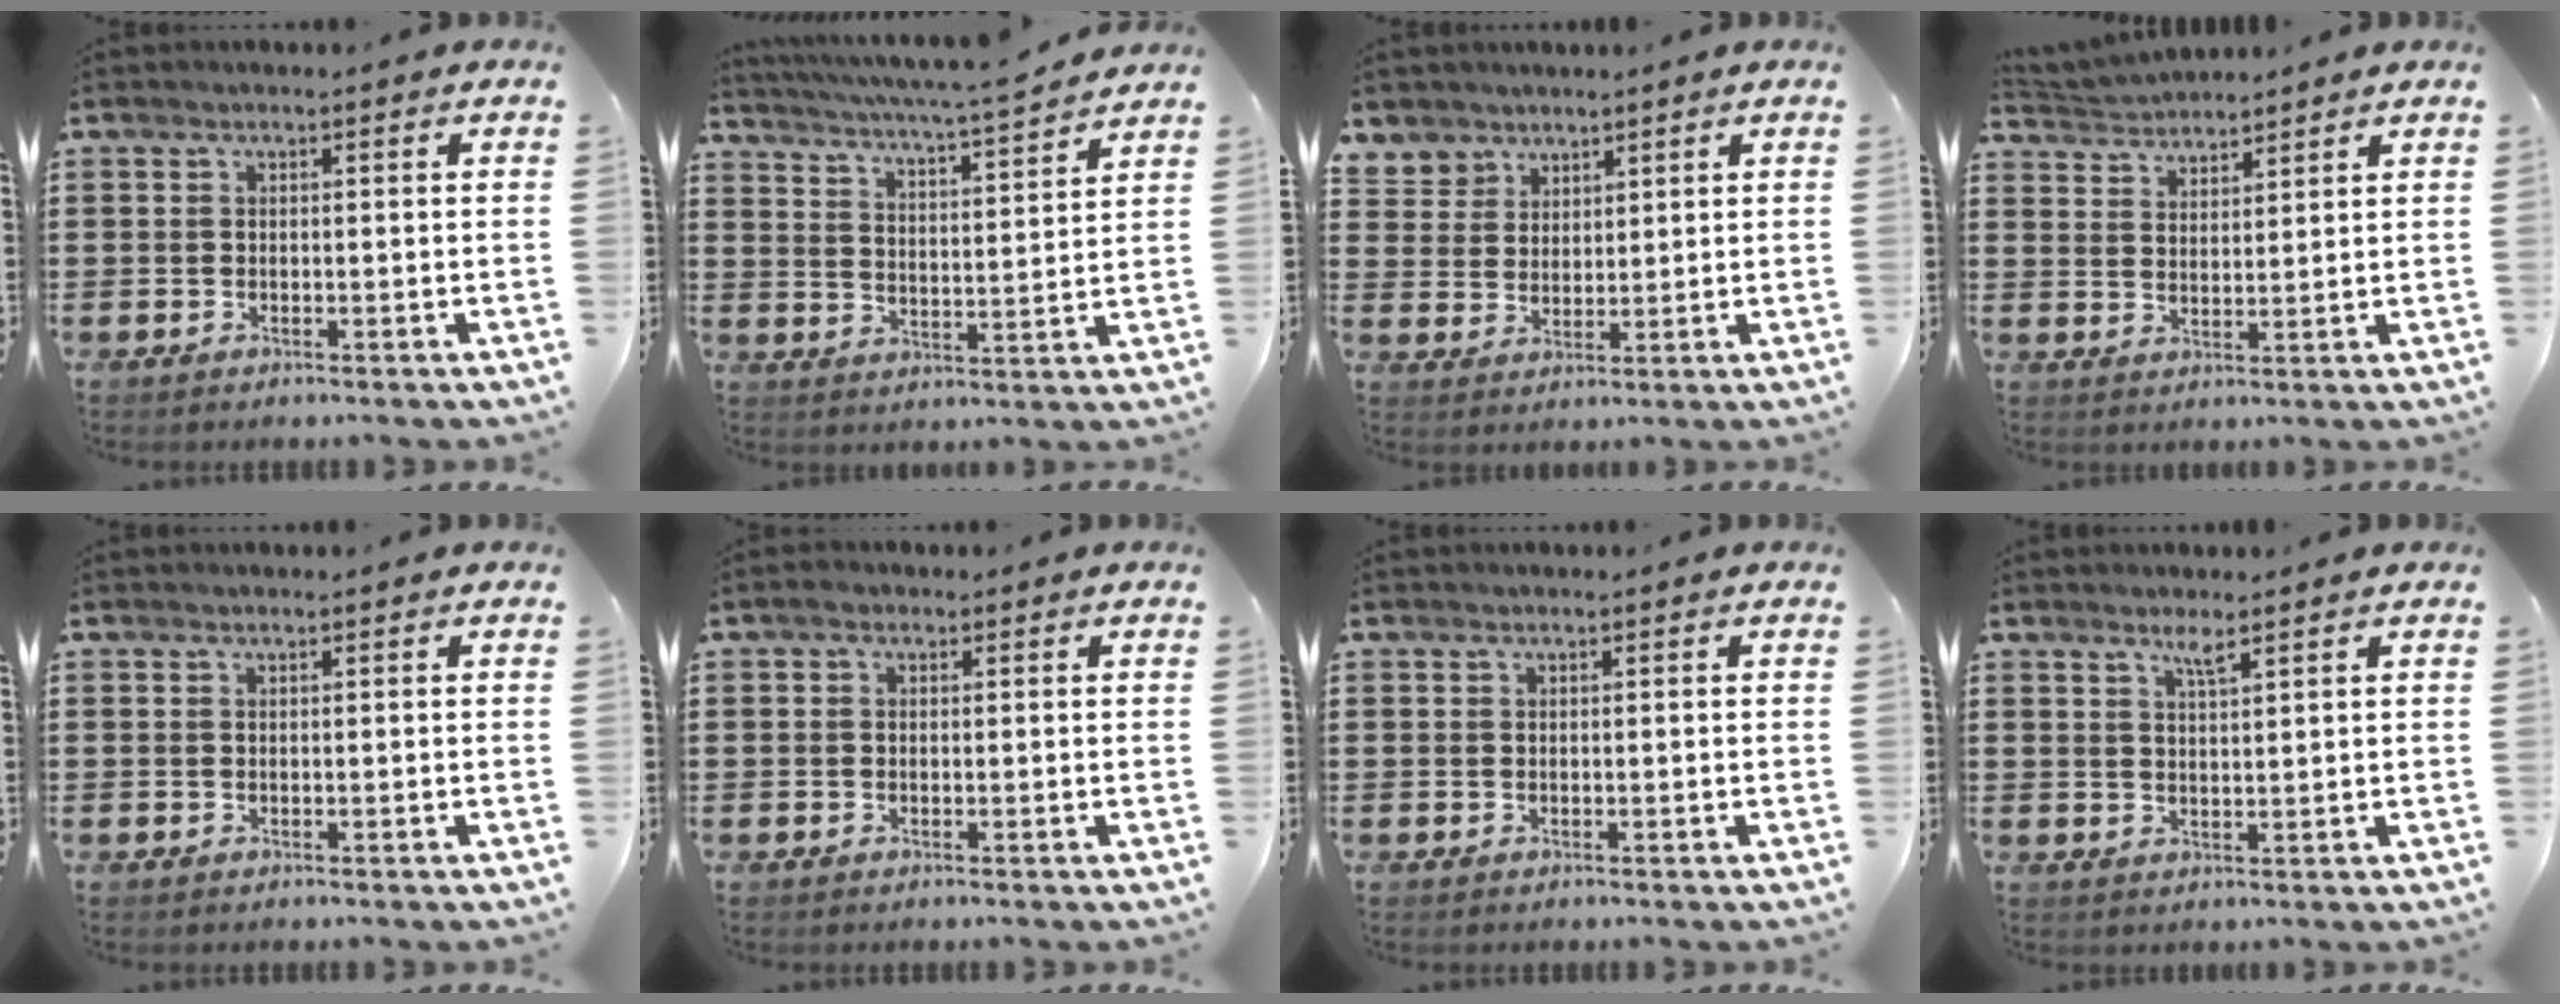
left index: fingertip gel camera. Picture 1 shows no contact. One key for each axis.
{"total": 4.8, "fx": 4.4, "fy": -0.8, "fz": 1.8, "tx": -0.056, "ty": -0.037, "tz": 0.068}
{"total": 4.7, "fx": 3.3, "fy": 3.4, "fz": -0.1, "tx": -0.014, "ty": -0.002, "tz": 0.058}
{"total": 3.1, "fx": 3.0, "fy": 0.8, "fz": -0.4, "tx": -0.006, "ty": -0.009, "tz": 0.054}
{"total": 0.0}
{"total": 1.0, "fx": 0.0, "fy": 0.8, "fz": 0.6, "tx": -0.013, "ty": 0.006, "tz": -0.001}
{"total": 0.0}
{"total": 2.4, "fx": 2.0, "fy": 0.1, "fz": 1.4, "tx": -0.031, "ty": 0.001, "tz": 0.035}